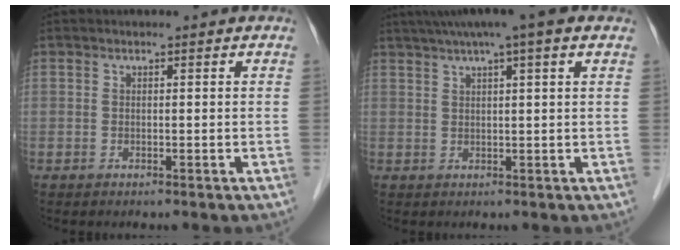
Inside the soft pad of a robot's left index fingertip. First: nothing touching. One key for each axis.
{"total": 8.9, "fx": 5.8, "fy": 0.3, "fz": 6.7, "tx": -0.108, "ty": 0.034, "tz": 0.082}